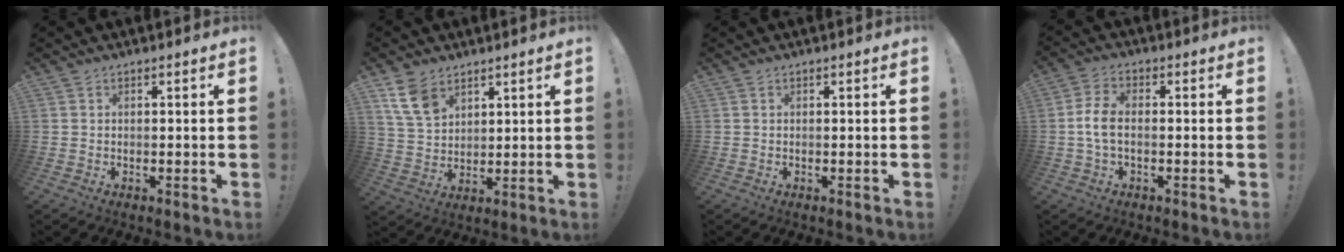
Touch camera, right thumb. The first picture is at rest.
{"total": 10.2, "force": [6.4, 6.2, 4.9], "torque": [-0.096, -0.024, 0.129]}
{"total": 0.0}
{"total": 6.6, "force": [-0.8, 3.4, 5.6], "torque": [-0.121, 0.001, -0.015]}